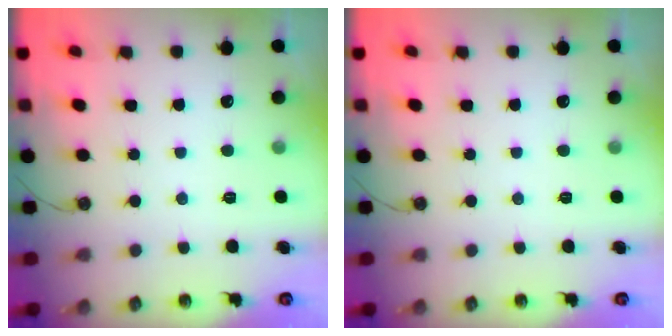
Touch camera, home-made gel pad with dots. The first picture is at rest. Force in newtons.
{"total": 0.0}